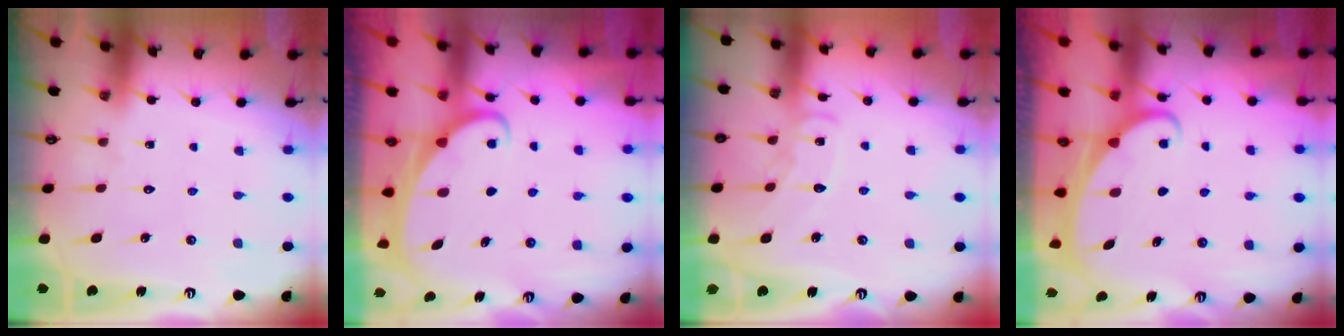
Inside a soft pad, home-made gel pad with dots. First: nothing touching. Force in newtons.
{"total": 2.4, "press": 2.4, "slide": 0.3}
{"total": 8.6, "press": 8.5, "slide": 0.8}
{"total": 2.4, "press": 2.4, "slide": 0.3}